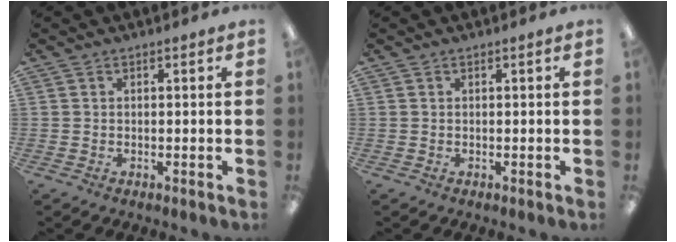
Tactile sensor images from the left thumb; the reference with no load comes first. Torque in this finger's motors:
{"motor_torque": [0.00, 0.00, 0.03, -0.01, 0.00]}